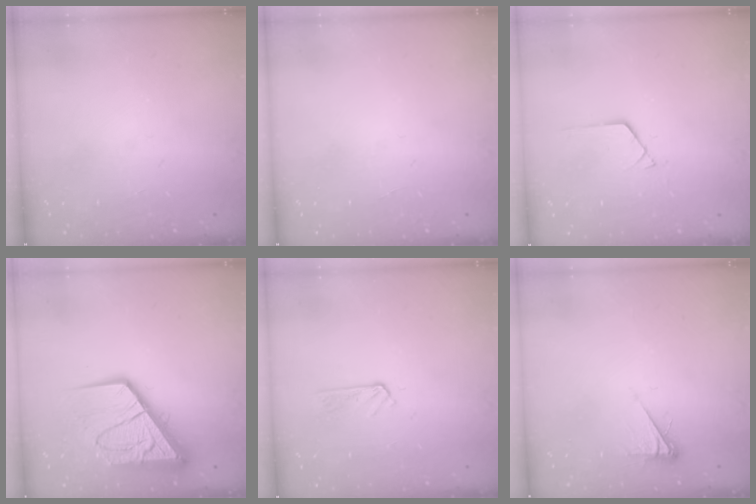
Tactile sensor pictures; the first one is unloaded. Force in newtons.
{"total": 0.0}
{"total": 1.0, "press": 1.0, "slide": 0.1}
{"total": 16.1, "press": 16.0, "slide": 1.8}
{"total": 2.6, "press": 2.6, "slide": 0.2}
{"total": 3.8, "press": 3.7, "slide": 0.6}